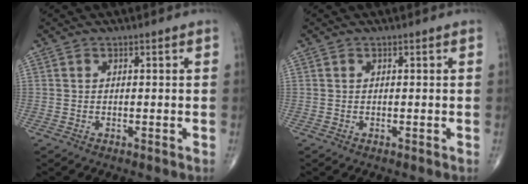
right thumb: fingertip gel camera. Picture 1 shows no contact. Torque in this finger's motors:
{"motor_torque": [0.00, 0.00, 0.03, 0.17, -0.01]}